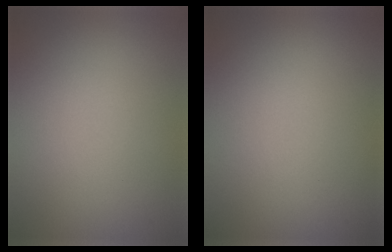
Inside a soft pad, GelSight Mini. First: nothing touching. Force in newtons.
{"total": 0.0}